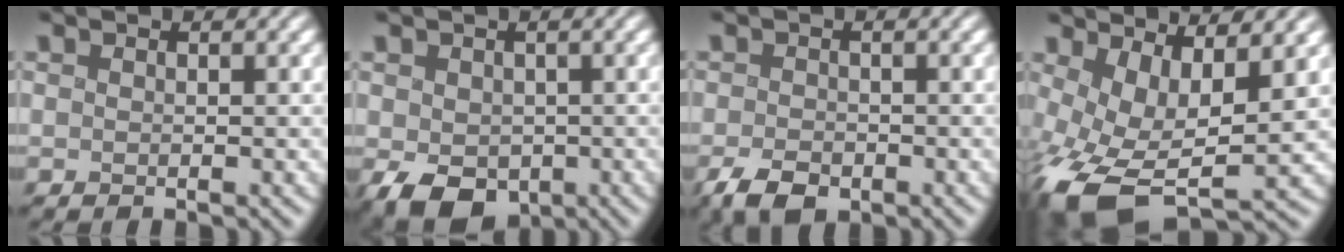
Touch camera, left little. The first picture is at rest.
{"total": 5.2, "force": [-2.1, 3.7, 3.0], "torque": [-0.057, -0.008, -0.041]}
{"total": 3.4, "force": [-1.9, 2.1, 2.0], "torque": [-0.034, -0.007, -0.039]}
{"total": 10.8, "force": [-1.4, 6.1, 8.9], "torque": [-0.191, -0.042, -0.010]}